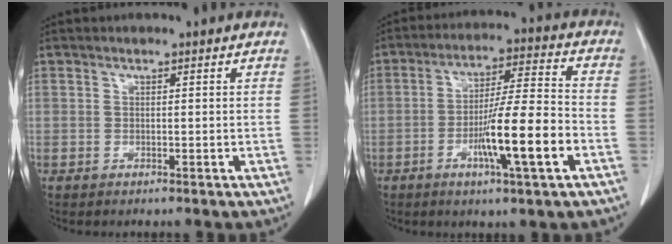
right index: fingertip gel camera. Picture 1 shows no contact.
{"total": 13.1, "force": [-4.6, 0.6, 12.3], "torque": [-0.209, -0.003, -0.076]}